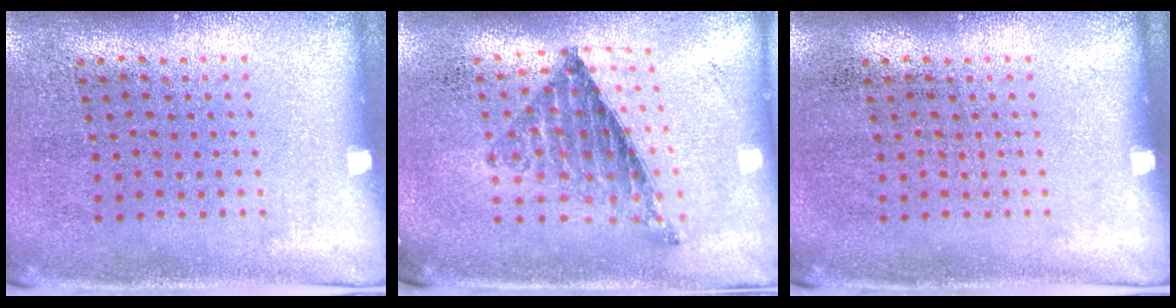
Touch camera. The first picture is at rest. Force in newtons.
{"total": 0.8, "press": 0.8, "slide": 0.1}
{"total": 0.0}